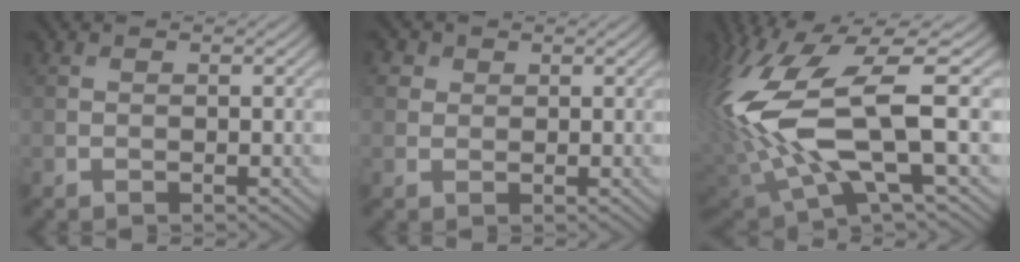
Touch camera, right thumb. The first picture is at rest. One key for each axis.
{"total": 2.1, "fx": 1.1, "fy": 1.7, "fz": 0.7, "tx": -0.020, "ty": -0.004, "tz": 0.017}
{"total": 16.3, "fx": 0.6, "fy": 6.4, "fz": 15.0, "tx": -0.359, "ty": -0.006, "tz": 0.025}